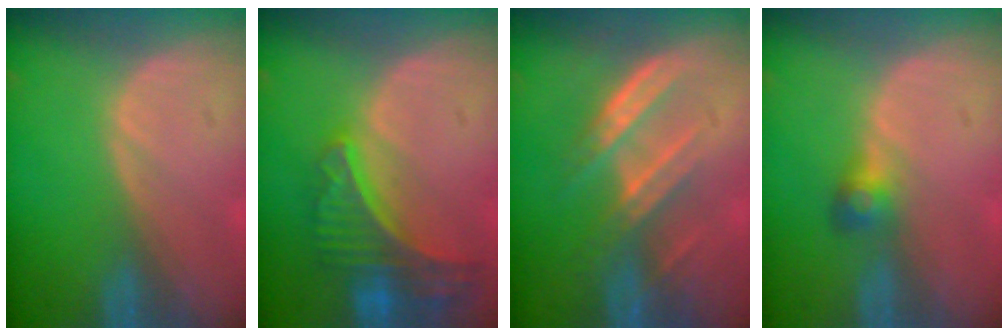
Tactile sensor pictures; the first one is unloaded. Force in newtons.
{"total": 8.9, "press": 7.8, "slide": 4.3}
{"total": 7.1, "press": 6.5, "slide": 2.8}
{"total": 2.7, "press": 2.6, "slide": 0.8}